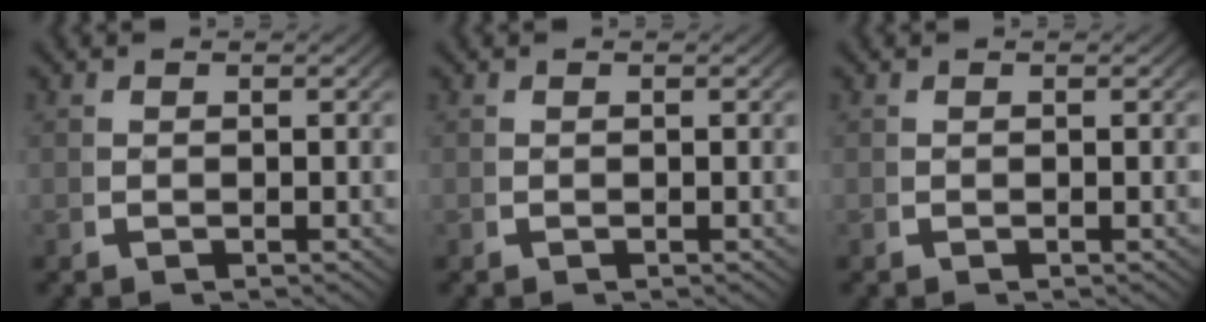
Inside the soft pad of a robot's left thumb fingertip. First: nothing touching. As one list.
[{"total": 0.0}, {"total": 0.0}]